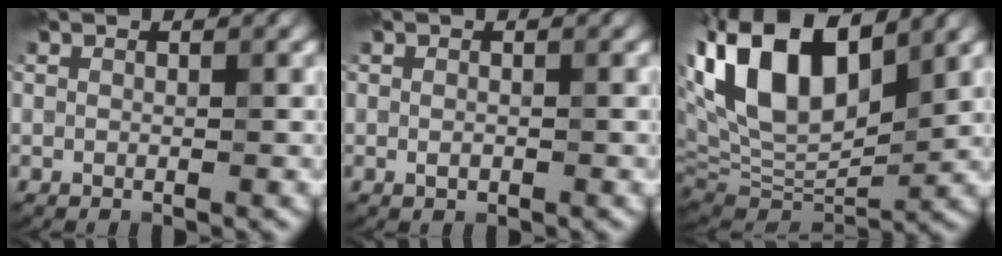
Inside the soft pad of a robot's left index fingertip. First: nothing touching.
{"total": 0.8, "force": [-0.2, 0.5, 0.6], "torque": [-0.009, -0.002, -0.002]}
{"total": 13.4, "force": [4.4, 7.0, 10.6], "torque": [-0.199, 0.022, 0.069]}